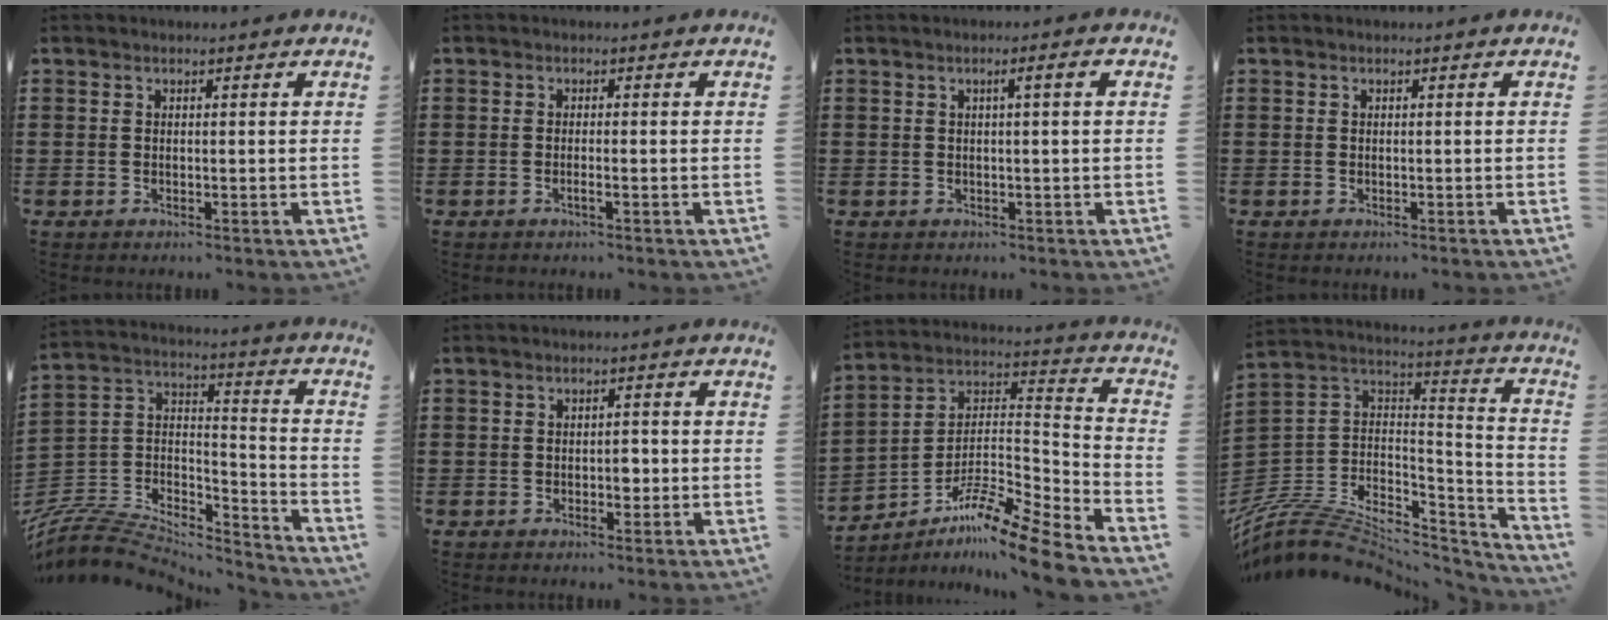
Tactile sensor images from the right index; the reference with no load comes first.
{"total": 1.2, "force": [-0.7, -0.1, 0.9], "torque": [-0.016, -0.005, -0.012]}
{"total": 2.0, "force": [0.2, -0.2, 2.0], "torque": [-0.033, -0.002, 0.002]}
{"total": 0.0}
{"total": 7.9, "force": [-6.9, 2.7, 2.5], "torque": [-0.066, 0.000, -0.142]}
{"total": 2.1, "force": [-0.2, 1.2, 1.7], "torque": [-0.024, -0.001, -0.007]}
{"total": 10.5, "force": [-8.8, 0.7, 5.8], "torque": [-0.103, 0.007, -0.177]}
{"total": 9.0, "force": [-6.7, 4.5, 4.1], "torque": [-0.091, 0.003, -0.129]}